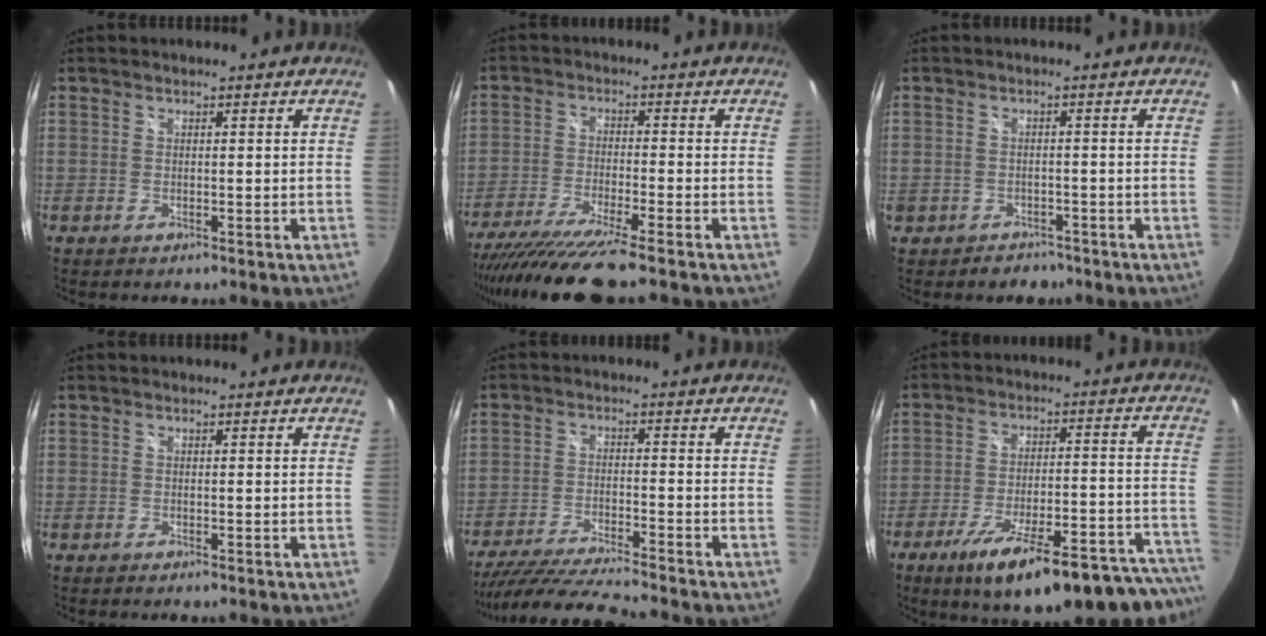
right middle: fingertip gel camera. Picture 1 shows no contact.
{"total": 14.0, "force": [-11.7, 0.1, 7.8], "torque": [-0.161, -0.044, -0.203]}
{"total": 4.5, "force": [-3.0, 3.2, 0.8], "torque": [-0.028, 0.001, -0.039]}
{"total": 0.0}
{"total": 13.6, "force": [-12.1, 0.1, 6.0], "torque": [-0.133, -0.022, -0.212]}
{"total": 26.4, "force": [-21.2, 5.4, 14.8], "torque": [-0.196, -0.029, -0.288]}